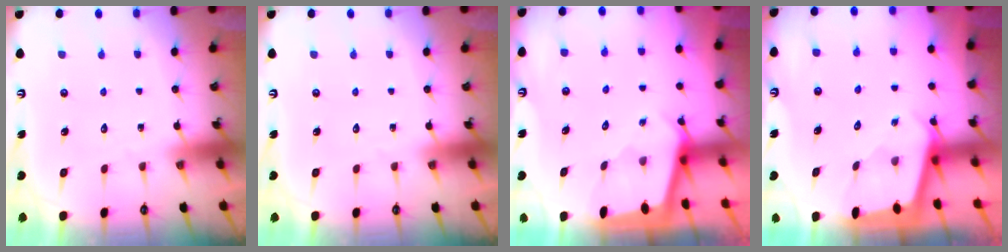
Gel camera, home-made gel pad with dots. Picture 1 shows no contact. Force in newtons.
{"total": 0.0}
{"total": 1.6, "press": 1.6, "slide": 0.2}
{"total": 1.7, "press": 1.7, "slide": 0.2}